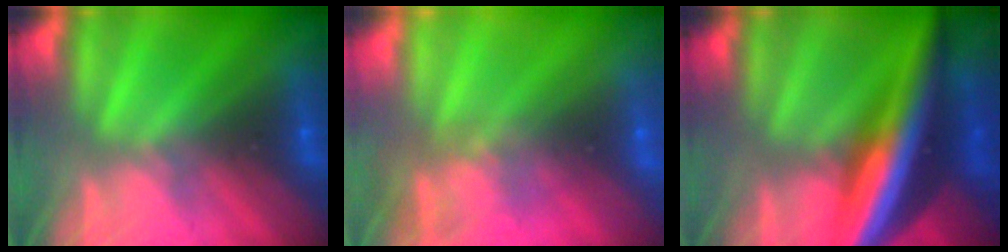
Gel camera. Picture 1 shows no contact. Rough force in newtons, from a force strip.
{"total": 8.0}
{"total": 5.6}